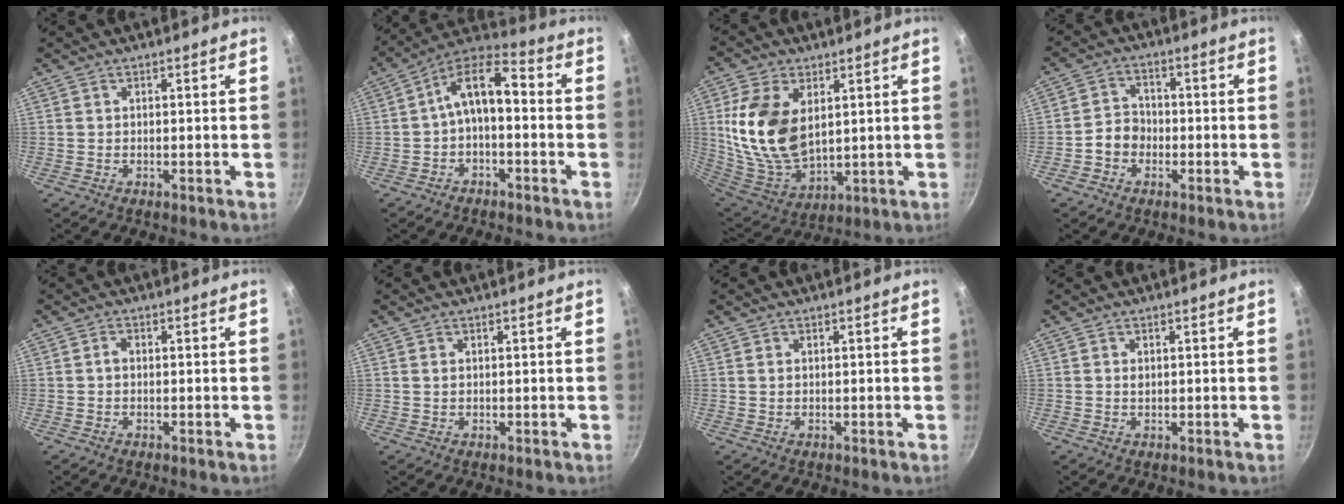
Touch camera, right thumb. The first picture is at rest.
{"total": 9.9, "force": [-1.1, 4.9, 8.5], "torque": [-0.141, 0.049, -0.029]}
{"total": 17.1, "force": [3.8, 10.4, 13.1], "torque": [-0.245, -0.032, 0.089]}
{"total": 4.6, "force": [-1.6, 3.9, 2.0], "torque": [-0.008, 0.024, -0.034]}
{"total": 1.1, "force": [-0.2, 0.7, 0.8], "torque": [-0.014, 0.005, -0.003]}
{"total": 0.7, "force": [0.3, 0.5, 0.5], "torque": [-0.008, 0.002, 0.005]}
{"total": 0.5, "force": [0.2, 0.3, 0.4], "torque": [-0.007, 0.001, 0.005]}
{"total": 0.6, "force": [0.2, 0.4, 0.4], "torque": [-0.005, 0.001, 0.005]}